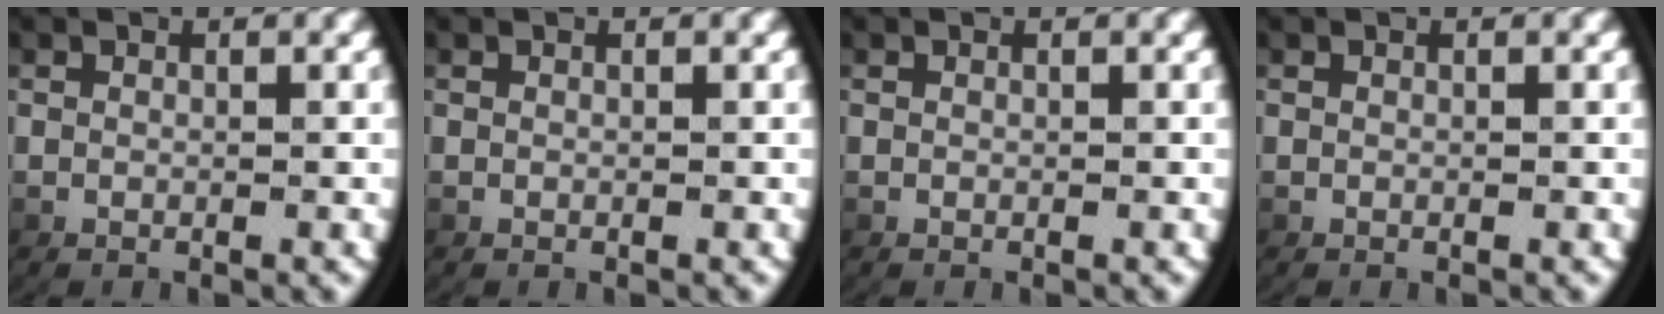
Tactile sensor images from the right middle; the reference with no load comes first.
{"total": 0.0}
{"total": 0.0}
{"total": 0.0}